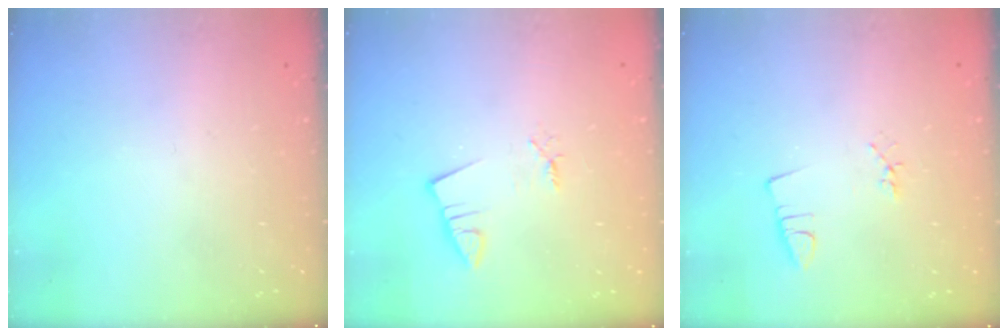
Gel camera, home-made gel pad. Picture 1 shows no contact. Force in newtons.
{"total": 1.4, "press": 1.4, "slide": 0.1}
{"total": 2.2, "press": 1.7, "slide": 1.3}